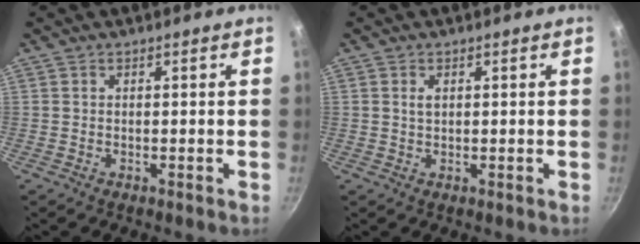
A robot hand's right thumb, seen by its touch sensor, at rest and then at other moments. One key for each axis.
{"total": 1.5, "fx": 0.4, "fy": 0.9, "fz": 1.1, "tx": -0.019, "ty": 0.002, "tz": 0.008}